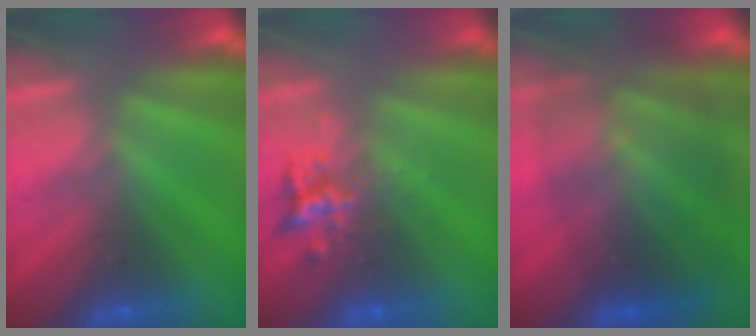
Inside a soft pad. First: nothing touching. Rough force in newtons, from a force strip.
{"total": 2.3}
{"total": 11.2}